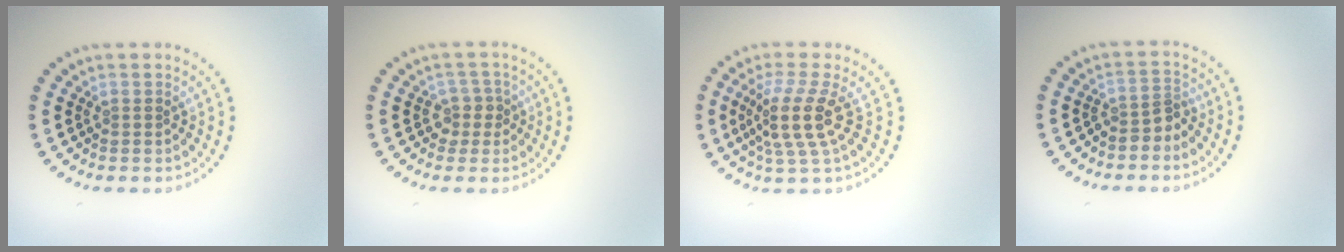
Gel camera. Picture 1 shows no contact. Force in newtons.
{"total": 1.7, "press": 1.4, "slide": 1.0}
{"total": 4.1, "press": 3.0, "slide": 2.7}
{"total": 2.0, "press": 1.4, "slide": 1.4}